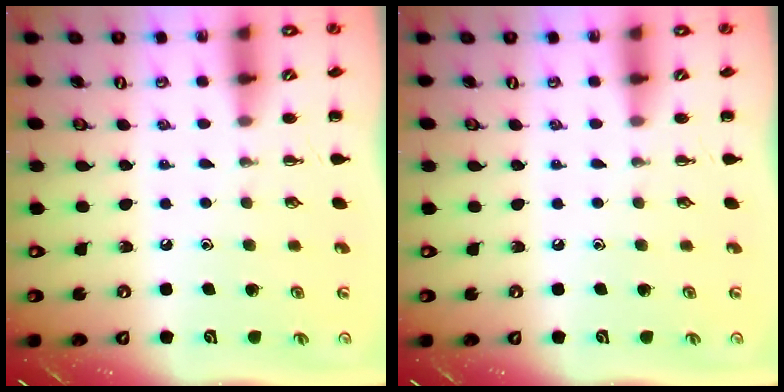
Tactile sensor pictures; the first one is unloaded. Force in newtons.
{"total": 0.0}